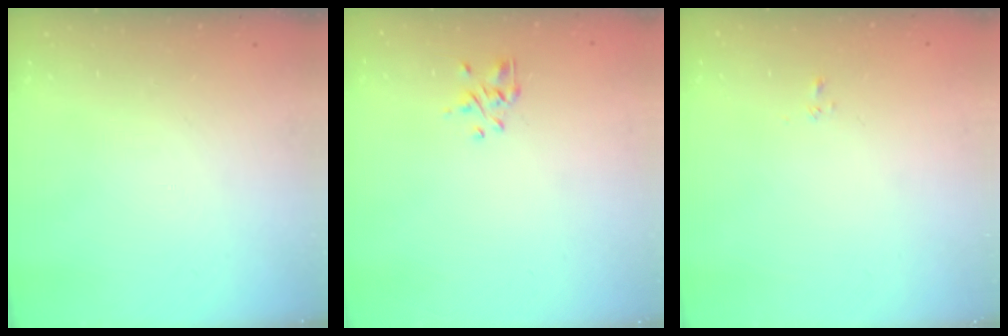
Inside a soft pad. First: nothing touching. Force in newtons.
{"total": 1.3, "press": 1.2, "slide": 0.5}
{"total": 1.6, "press": 1.4, "slide": 0.8}